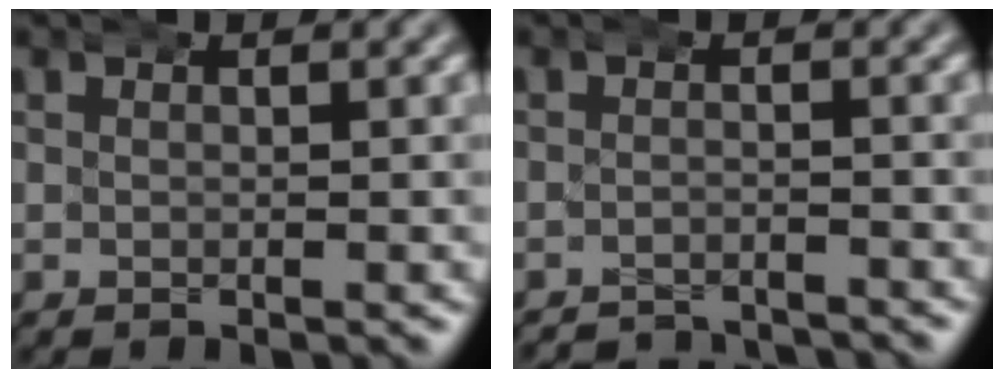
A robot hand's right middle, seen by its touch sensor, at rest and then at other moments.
{"total": 4.2, "force": [-4.2, 0.6, 0.1], "torque": [-0.003, -0.012, -0.068]}